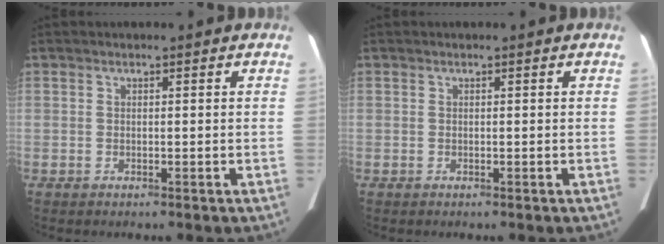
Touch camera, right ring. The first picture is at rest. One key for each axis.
{"total": 0.0}